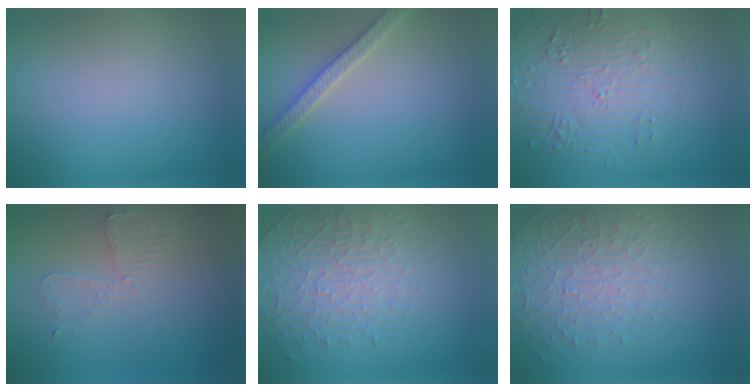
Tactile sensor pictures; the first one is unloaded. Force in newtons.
{"total": 2.7, "press": 2.7, "slide": 0.1}
{"total": 4.9, "press": 3.6, "slide": 3.4}
{"total": 2.2, "press": 2.2, "slide": 0.5}
{"total": 4.3, "press": 3.5, "slide": 2.6}
{"total": 4.6, "press": 3.1, "slide": 3.3}